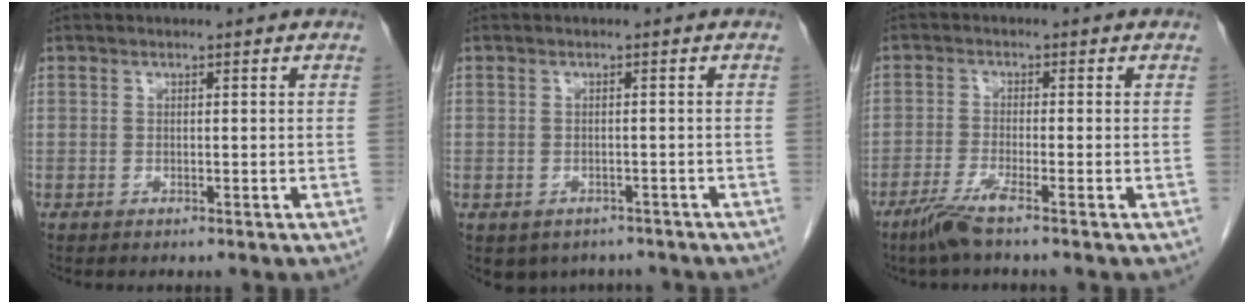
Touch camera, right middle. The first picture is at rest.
{"total": 5.1, "force": [-4.0, 3.1, 0.8], "torque": [0.001, 0.011, -0.048]}
{"total": 4.0, "force": [-2.8, -0.4, 2.7], "torque": [-0.061, -0.011, -0.063]}